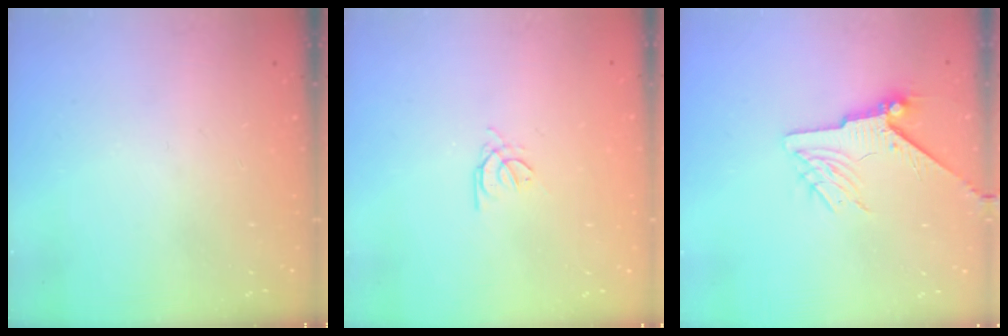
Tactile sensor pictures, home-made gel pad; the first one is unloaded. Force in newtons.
{"total": 1.2, "press": 1.1, "slide": 0.4}
{"total": 7.3, "press": 7.2, "slide": 1.0}